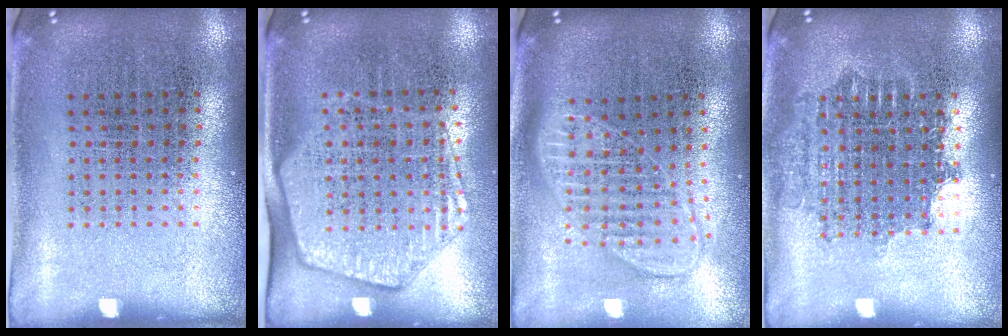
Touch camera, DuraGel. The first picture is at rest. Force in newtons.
{"total": 1.9, "press": 1.7, "slide": 0.9}
{"total": 1.9, "press": 1.6, "slide": 1.1}
{"total": 1.7, "press": 1.4, "slide": 1.0}